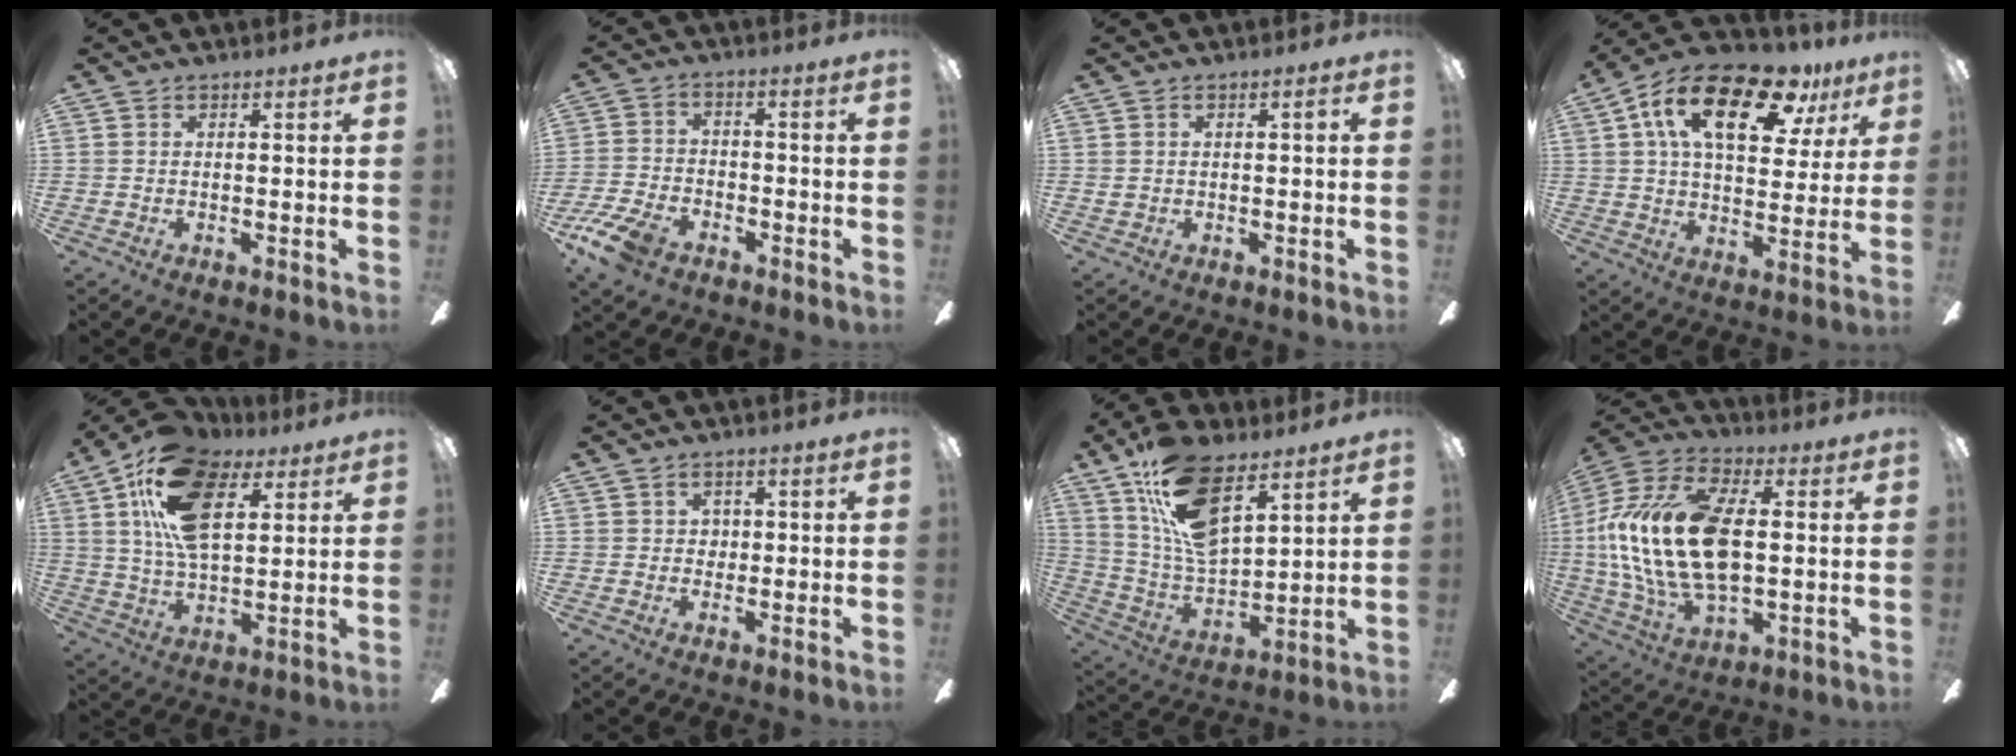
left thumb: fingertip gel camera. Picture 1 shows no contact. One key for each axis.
{"total": 9.2, "fx": -6.1, "fy": 4.7, "fz": 5.2, "tx": -0.119, "ty": 0.023, "tz": -0.116}
{"total": 1.1, "fx": 0.1, "fy": 0.6, "fz": 1.0, "tx": -0.019, "ty": 0.007, "tz": 0.000}
{"total": 20.5, "fx": 10.5, "fy": 9.7, "fz": 14.7, "tx": -0.246, "ty": -0.028, "tz": 0.174}
{"total": 20.0, "fx": 9.4, "fy": 10.7, "fz": 14.1, "tx": -0.277, "ty": -0.013, "tz": 0.162}
{"total": 2.1, "fx": 0.5, "fy": 2.0, "fz": 0.5, "tx": -0.008, "ty": 0.006, "tz": 0.004}
{"total": 17.8, "fx": 10.6, "fy": 8.3, "fz": 11.7, "tx": -0.234, "ty": -0.049, "tz": 0.191}
{"total": 22.8, "fx": 1.5, "fy": 12.9, "fz": 18.8, "tx": -0.408, "ty": 0.002, "tz": 0.026}